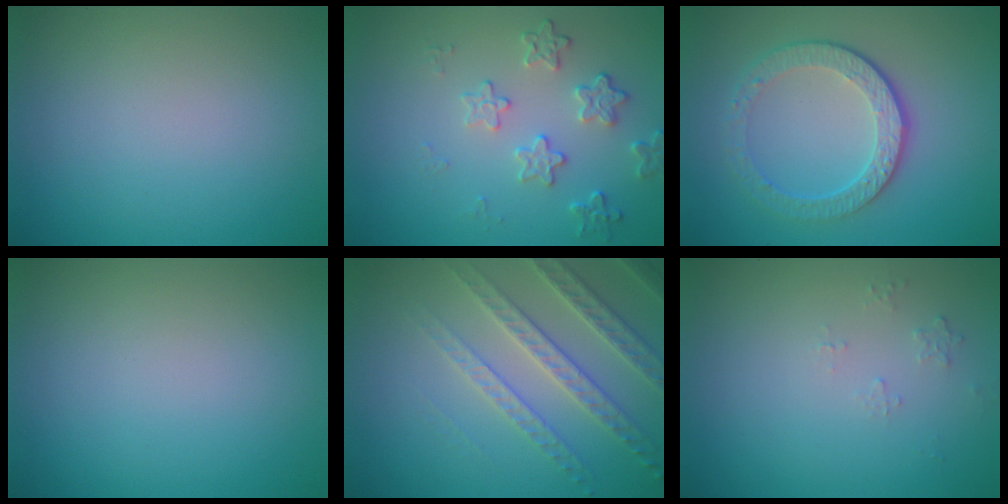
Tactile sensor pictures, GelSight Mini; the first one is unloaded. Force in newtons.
{"total": 2.6, "press": 2.0, "slide": 1.7}
{"total": 4.7, "press": 3.4, "slide": 3.3}
{"total": 0.0}
{"total": 4.4, "press": 3.9, "slide": 1.9}
{"total": 0.6, "press": 0.4, "slide": 0.5}